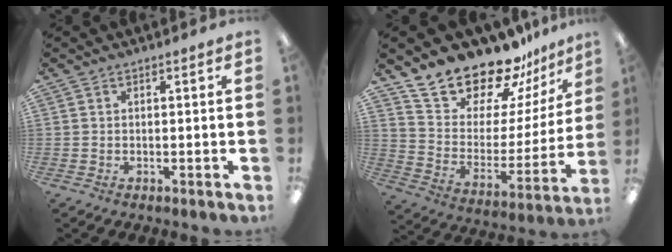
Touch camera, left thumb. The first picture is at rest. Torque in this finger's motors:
{"motor_torque": [0.21, 0.18, 1.41, -1.37, 0.16]}